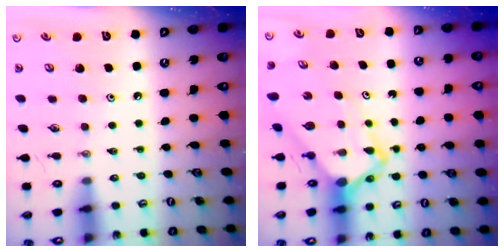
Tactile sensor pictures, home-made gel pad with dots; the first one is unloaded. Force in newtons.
{"total": 6.3, "press": 6.3, "slide": 0.4}